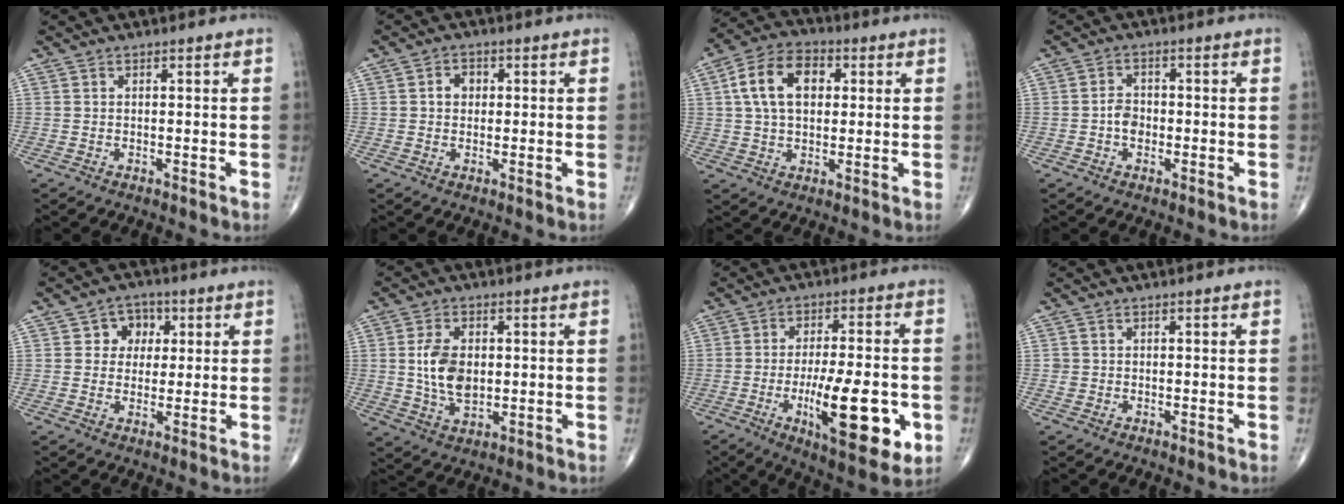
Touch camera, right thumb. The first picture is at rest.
{"total": 2.3, "force": [0.2, 2.0, 1.1], "torque": [-0.007, 0.007, 0.000]}
{"total": 12.3, "force": [2.6, 8.0, 9.0], "torque": [-0.145, 0.016, 0.039]}
{"total": 3.4, "force": [-0.7, 2.6, 2.0], "torque": [-0.022, 0.011, -0.019]}
{"total": 6.0, "force": [1.6, 5.3, 2.3], "torque": [0.005, 0.003, 0.018]}
{"total": 8.9, "force": [0.7, 5.6, 6.9], "torque": [-0.119, -0.006, 0.019]}
{"total": 18.2, "force": [-5.1, 5.7, 16.6], "torque": [-0.246, -0.002, -0.070]}
{"total": 1.0, "force": [-0.1, 1.0, 0.1], "torque": [0.003, 0.004, -0.002]}